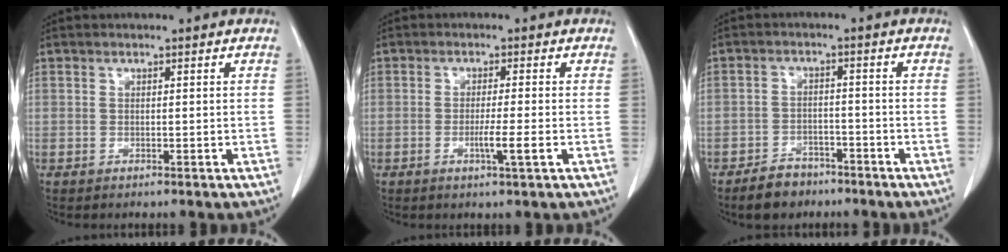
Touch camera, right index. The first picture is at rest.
{"total": 3.7, "force": [-1.2, -0.4, 3.5], "torque": [-0.059, -0.007, -0.020]}
{"total": 5.1, "force": [-3.9, 2.8, 1.5], "torque": [-0.031, 0.005, -0.064]}